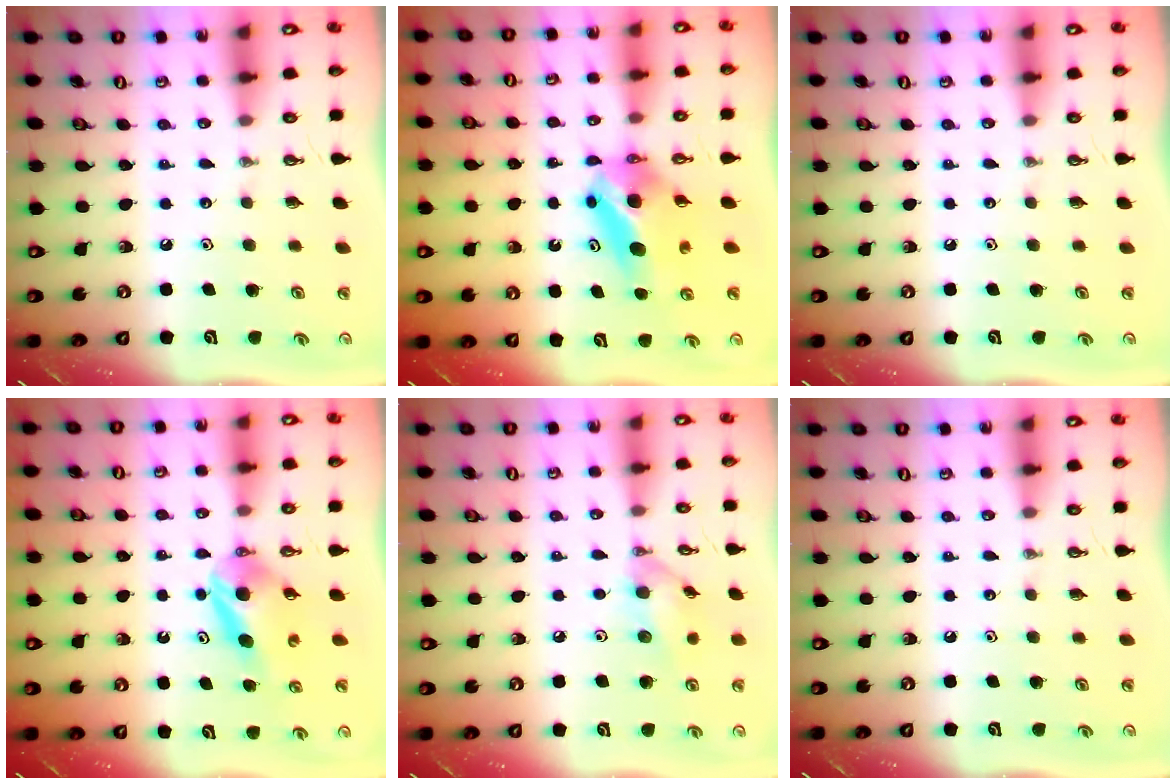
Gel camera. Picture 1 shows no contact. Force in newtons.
{"total": 7.0, "press": 5.9, "slide": 3.7}
{"total": 0.0}
{"total": 5.6, "press": 5.5, "slide": 1.1}
{"total": 10.3, "press": 10.3, "slide": 0.4}
{"total": 0.0}